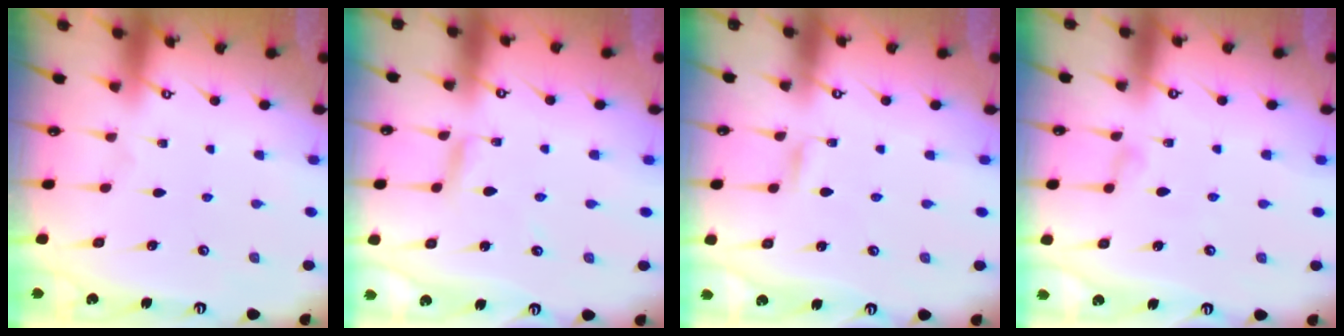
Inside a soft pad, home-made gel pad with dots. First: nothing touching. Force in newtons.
{"total": 2.3, "press": 2.3, "slide": 0.2}
{"total": 1.8, "press": 1.8, "slide": 0.2}
{"total": 5.1, "press": 5.1, "slide": 0.6}